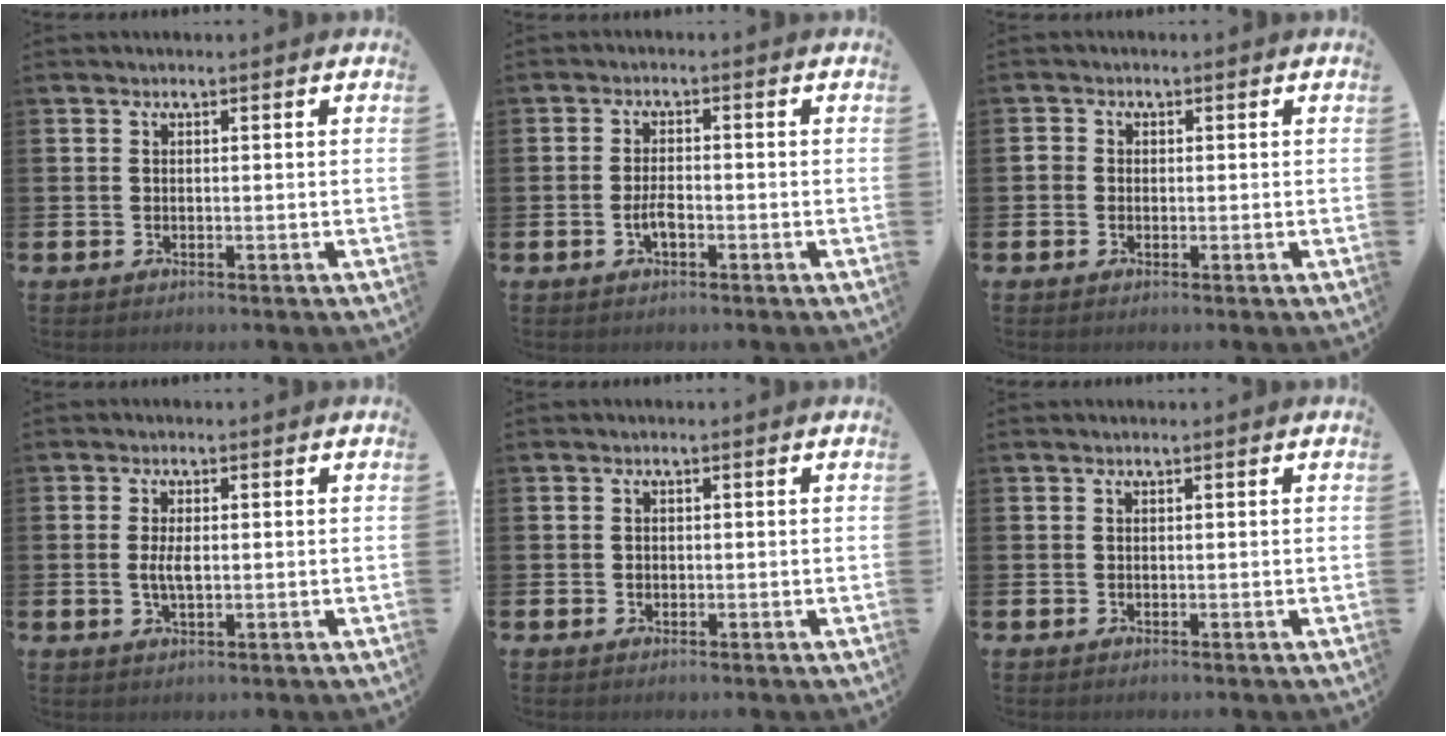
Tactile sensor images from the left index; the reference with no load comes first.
{"total": 2.6, "force": [-0.8, 1.1, 2.2], "torque": [-0.036, 0.001, -0.017]}
{"total": 1.1, "force": [-0.2, 1.0, 0.4], "torque": [-0.002, 0.002, -0.008]}
{"total": 2.7, "force": [-0.1, 1.1, 2.4], "torque": [-0.047, 0.003, -0.004]}
{"total": 0.6, "force": [-0.2, 0.6, 0.1], "torque": [0.006, 0.003, -0.006]}
{"total": 0.0}